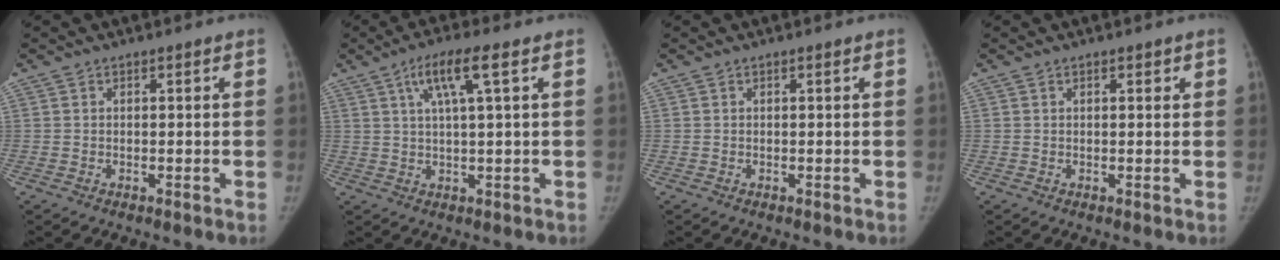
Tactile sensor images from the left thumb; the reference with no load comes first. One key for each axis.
{"total": 7.0, "fx": 2.9, "fy": 0.5, "fz": 6.4, "tx": -0.132, "ty": 0.003, "tz": 0.054}
{"total": 0.0}
{"total": 1.0, "fx": 0.6, "fy": 0.4, "fz": 0.7, "tx": -0.004, "ty": 0.000, "tz": 0.006}